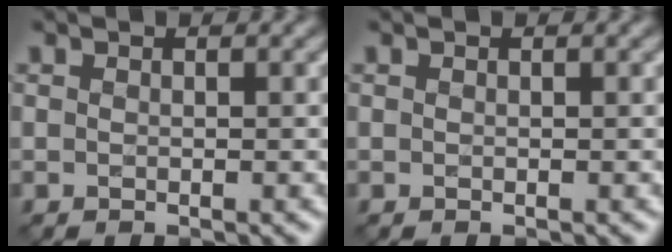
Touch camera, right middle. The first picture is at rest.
{"total": 0.0}